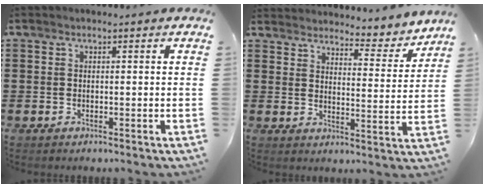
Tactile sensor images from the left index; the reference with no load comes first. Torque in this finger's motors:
{"motor_torque": [1.07, -1.07, 0.44, 0.12]}